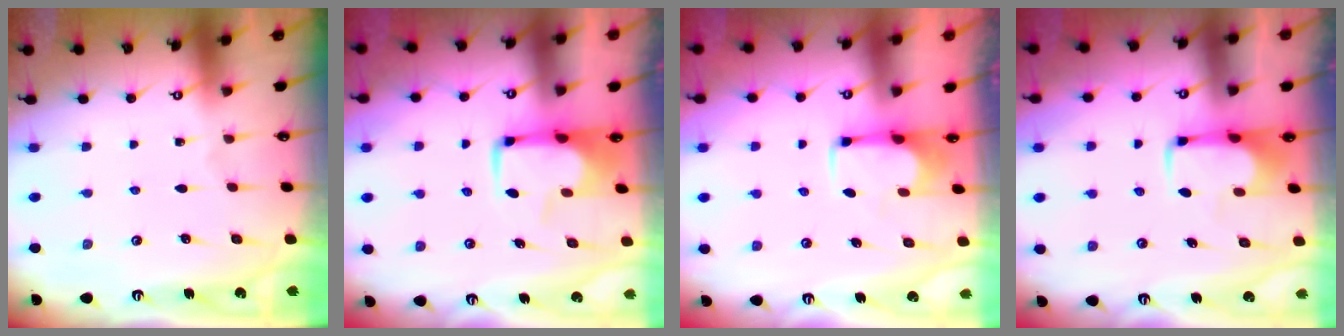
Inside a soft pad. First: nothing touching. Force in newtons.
{"total": 1.0, "press": 0.8, "slide": 0.6}
{"total": 2.5, "press": 2.3, "slide": 0.9}
{"total": 1.9, "press": 1.9, "slide": 0.4}